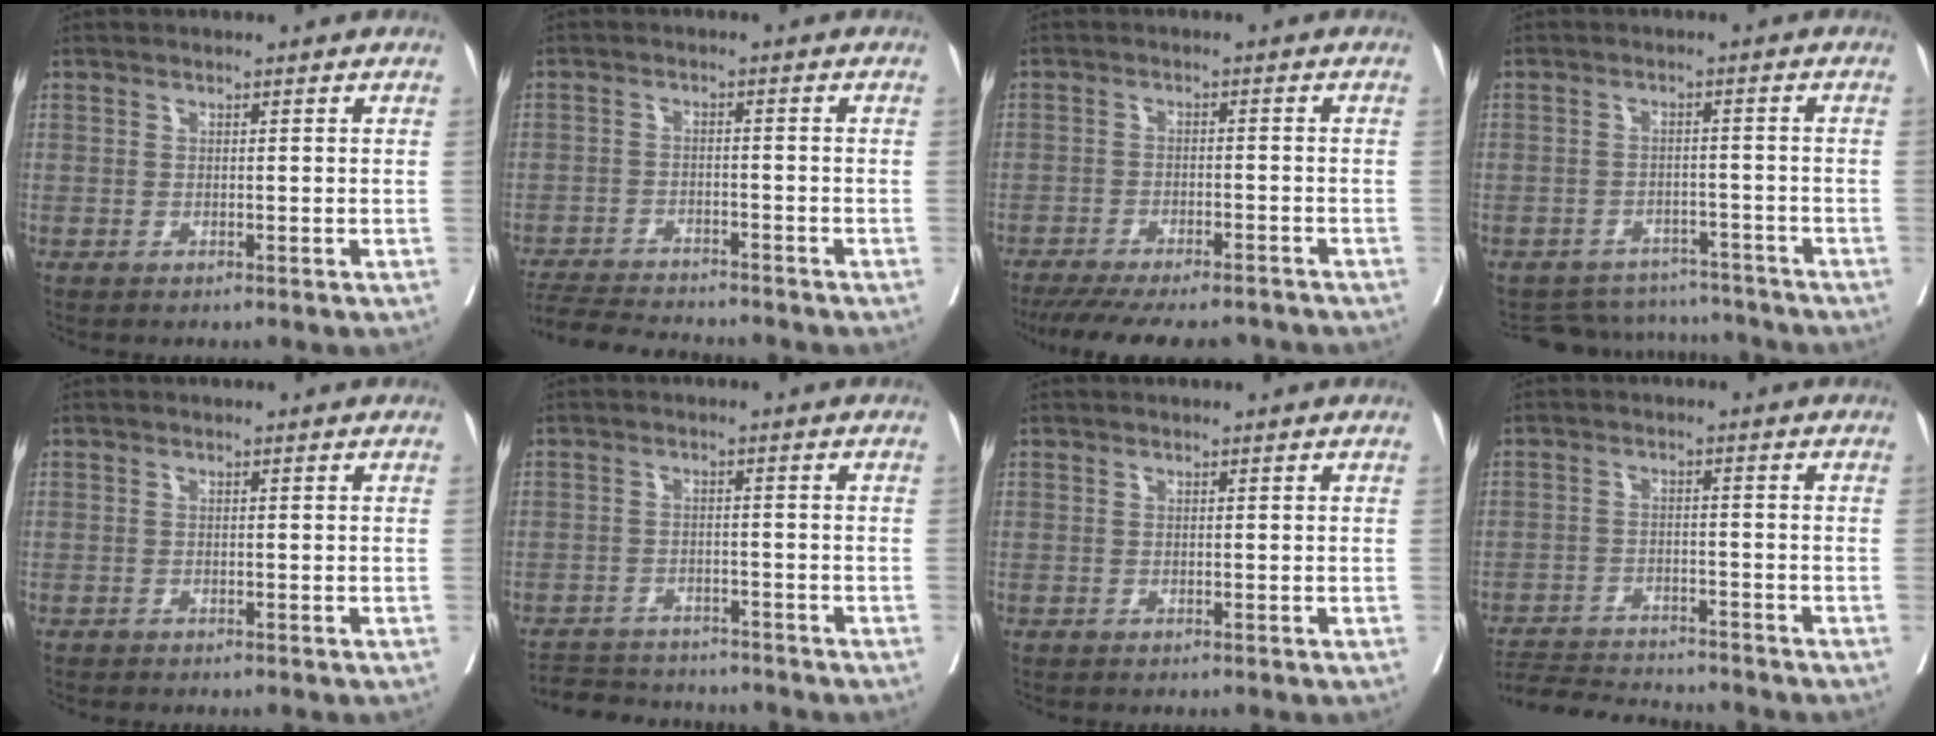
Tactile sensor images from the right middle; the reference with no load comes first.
{"total": 11.0, "force": [-10.3, 1.2, 3.5], "torque": [-0.059, -0.006, -0.160]}
{"total": 16.9, "force": [-14.8, 3.9, 7.1], "torque": [-0.148, -0.023, -0.201]}
{"total": 11.0, "force": [-10.4, 3.7, 0.3], "torque": [-0.001, 0.024, -0.134]}
{"total": 0.7, "force": [-0.6, 0.2, 0.2], "torque": [-0.006, 0.000, -0.013]}
{"total": 9.5, "force": [-9.0, 2.5, 2.0], "torque": [-0.035, 0.008, -0.128]}
{"total": 0.0}
{"total": 11.2, "force": [-10.8, 1.1, 2.8], "torque": [-0.048, 0.000, -0.167]}